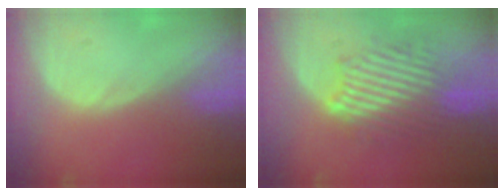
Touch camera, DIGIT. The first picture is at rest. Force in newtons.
{"total": 9.3, "press": 9.3, "slide": 0.5}